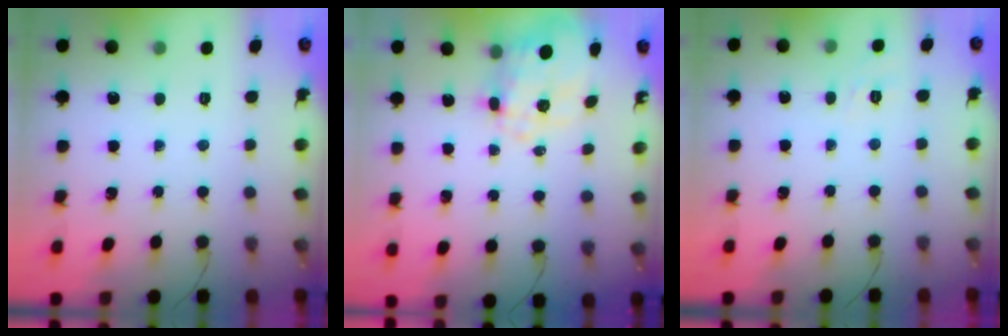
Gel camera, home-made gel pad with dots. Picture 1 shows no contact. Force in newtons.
{"total": 9.6, "press": 9.5, "slide": 1.7}
{"total": 2.2, "press": 1.6, "slide": 1.6}